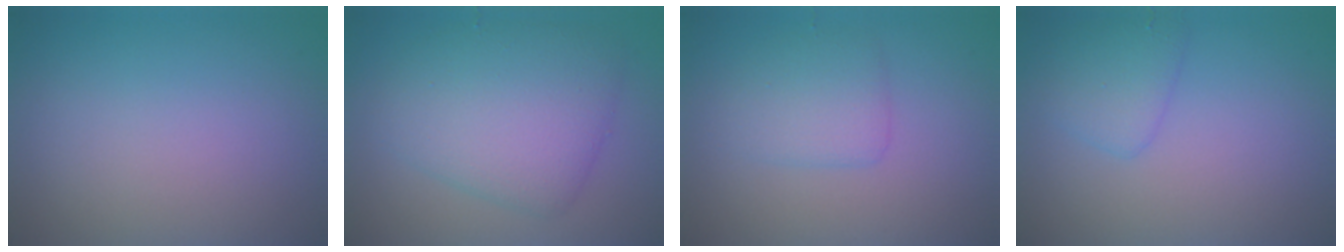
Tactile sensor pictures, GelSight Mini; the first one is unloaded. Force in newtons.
{"total": 6.6, "press": 6.6, "slide": 0.2}
{"total": 2.7, "press": 2.7, "slide": 0.1}
{"total": 2.4, "press": 2.4, "slide": 0.1}